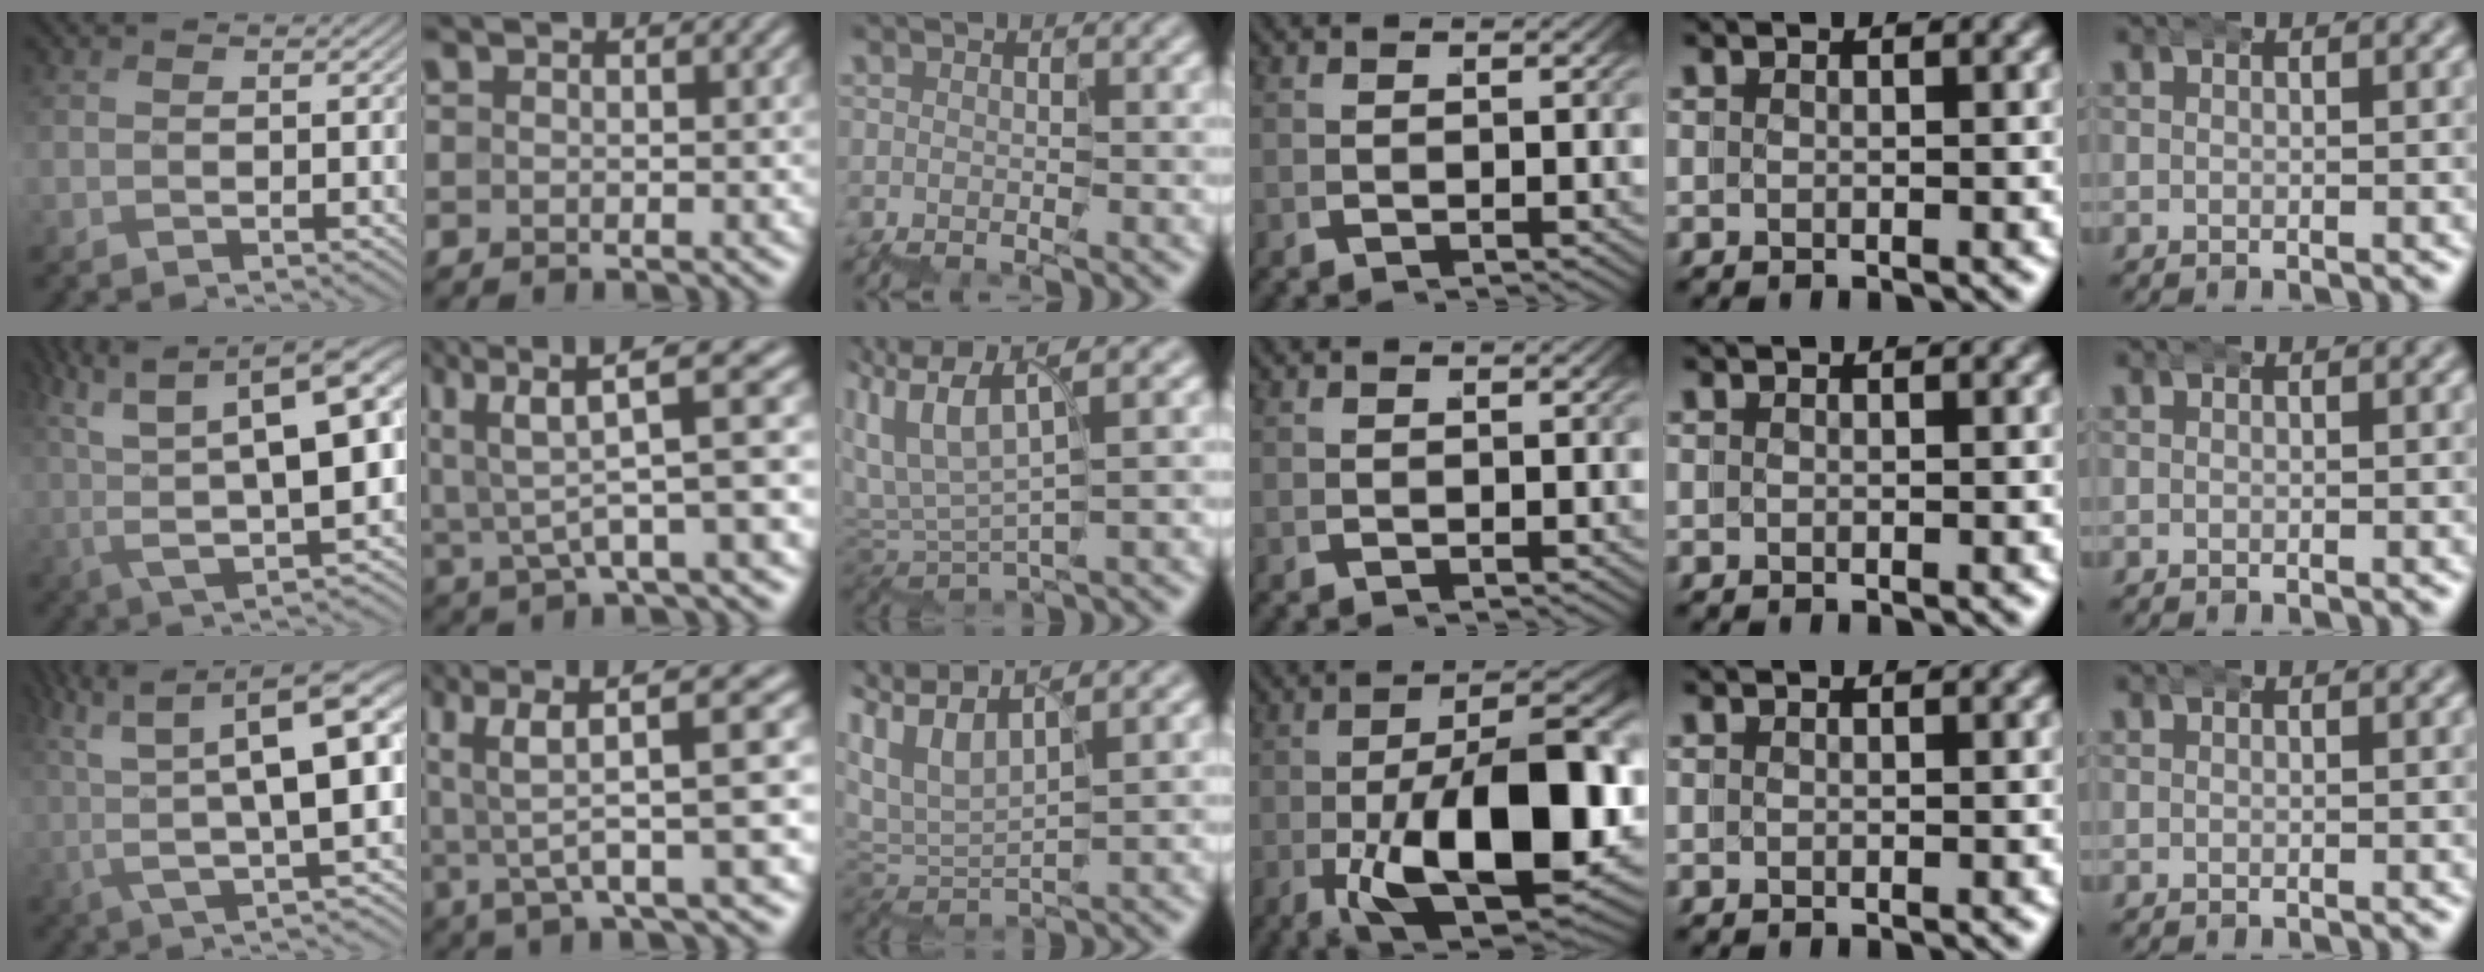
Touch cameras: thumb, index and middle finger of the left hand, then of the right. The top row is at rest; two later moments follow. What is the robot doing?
{"motion": "wrap", "object": "bubble wrap"}